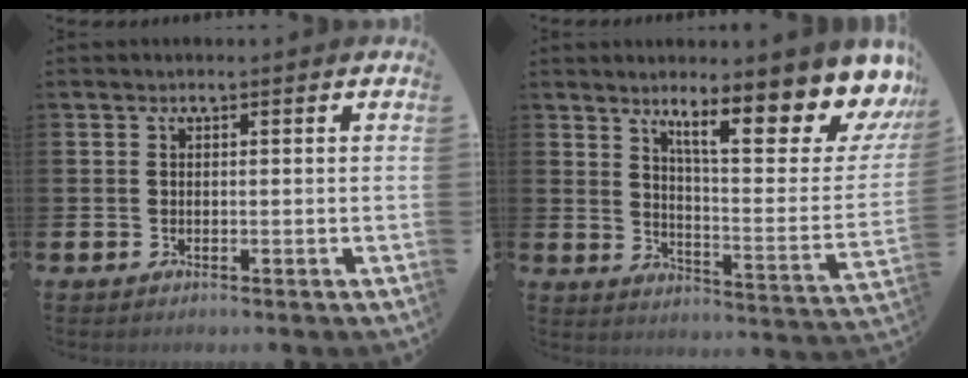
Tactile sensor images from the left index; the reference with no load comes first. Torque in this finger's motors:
{"motor_torque": [1.81, -0.32, 1.05, 0.21]}